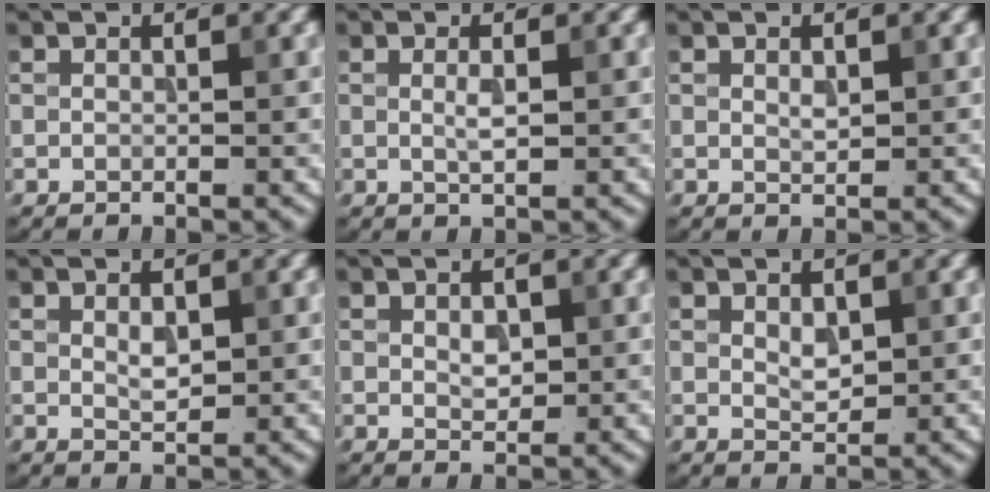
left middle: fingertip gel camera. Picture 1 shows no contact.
{"total": 1.3, "force": [0.1, 0.3, 1.3], "torque": [-0.024, 0.000, 0.002]}
{"total": 0.9, "force": [0.3, 0.5, 0.7], "torque": [-0.014, -0.001, 0.008]}
{"total": 1.6, "force": [0.4, 0.8, 1.3], "torque": [-0.024, -0.001, 0.010]}
{"total": 1.7, "force": [0.2, 1.1, 1.3], "torque": [-0.023, -0.002, 0.006]}
{"total": 1.7, "force": [0.5, 1.0, 1.3], "torque": [-0.023, -0.002, 0.012]}